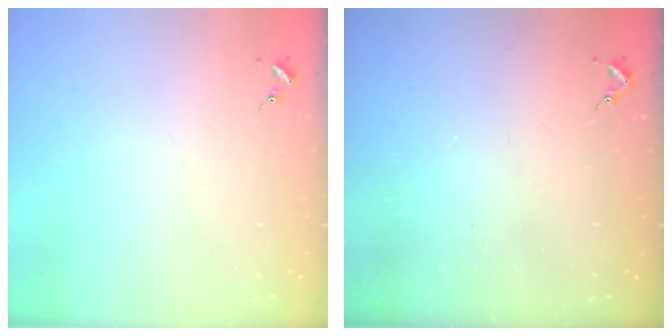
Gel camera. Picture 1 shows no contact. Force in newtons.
{"total": 3.1, "press": 3.1, "slide": 0.4}